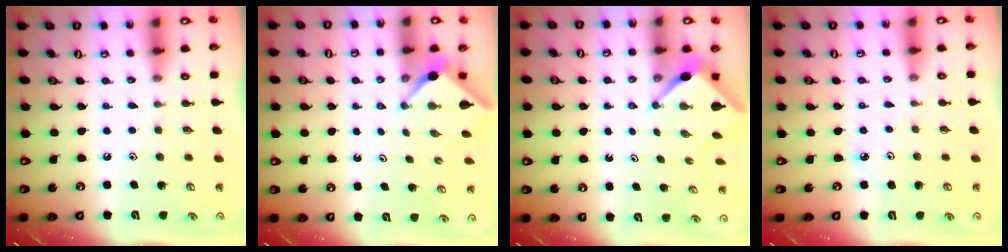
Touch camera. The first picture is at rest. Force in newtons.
{"total": 2.5, "press": 2.5, "slide": 0.2}
{"total": 3.1, "press": 3.1, "slide": 0.2}
{"total": 2.2, "press": 2.2, "slide": 0.2}